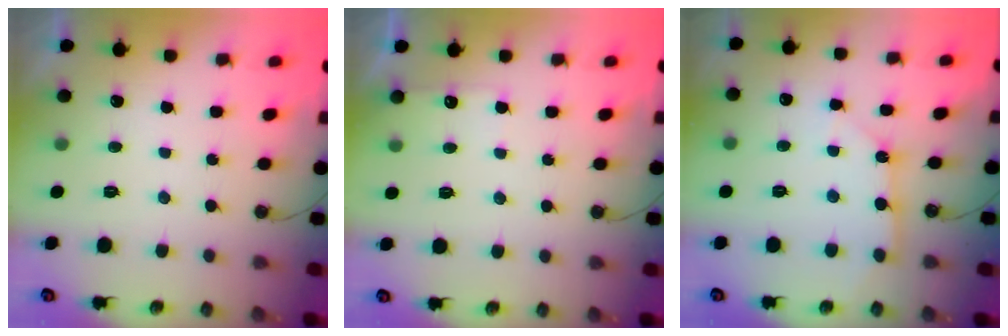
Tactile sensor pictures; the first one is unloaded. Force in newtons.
{"total": 5.9, "press": 5.9, "slide": 0.7}
{"total": 3.5, "press": 3.4, "slide": 0.2}